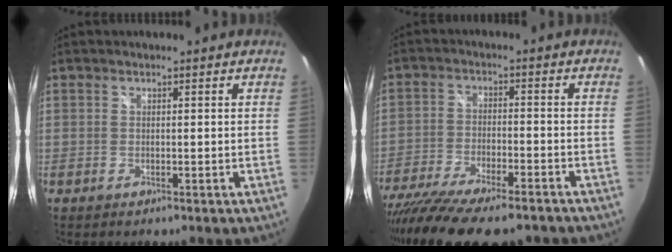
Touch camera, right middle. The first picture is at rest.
{"total": 19.7, "force": [-16.1, 4.7, 10.3], "torque": [-0.204, -0.048, -0.255]}